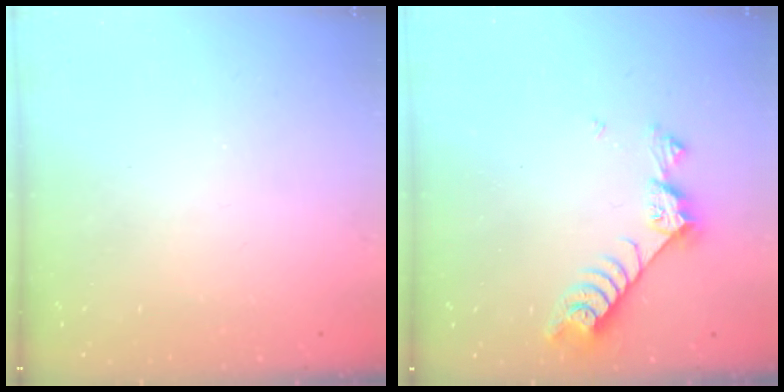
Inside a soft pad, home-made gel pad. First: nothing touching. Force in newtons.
{"total": 8.5, "press": 8.4, "slide": 1.4}